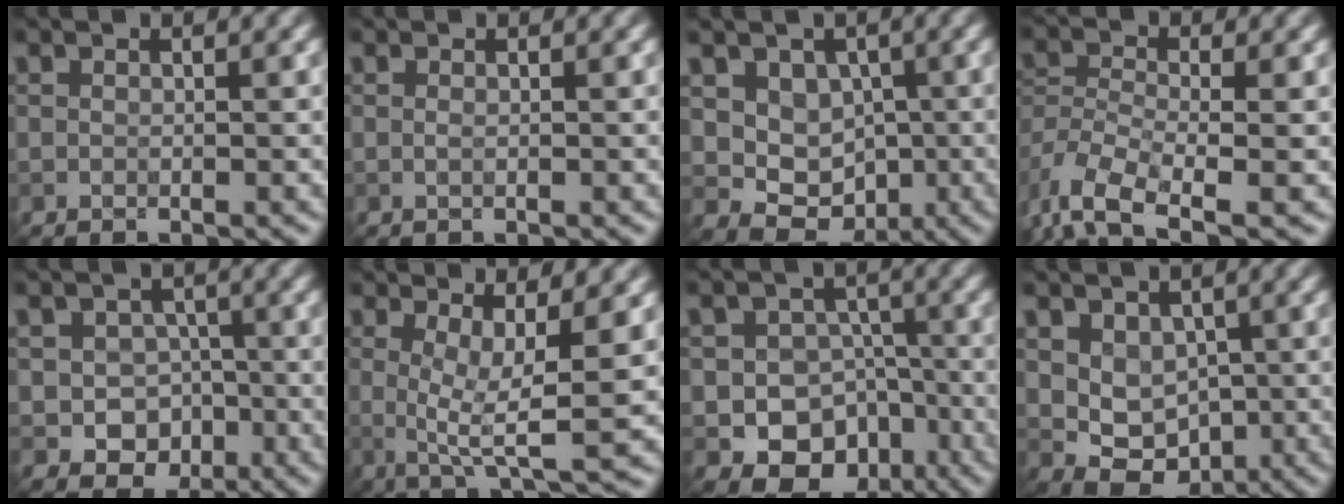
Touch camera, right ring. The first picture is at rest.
{"total": 0.0}
{"total": 5.7, "force": [0.7, 4.9, 2.7], "torque": [-0.035, -0.002, 0.005]}
{"total": 6.1, "force": [-3.6, 3.1, 3.9], "torque": [-0.083, -0.013, -0.080]}
{"total": 4.7, "force": [-1.2, 4.2, 1.9], "torque": [-0.007, 0.001, -0.036]}
{"total": 5.7, "force": [0.8, 1.1, 5.5], "torque": [-0.090, -0.004, 0.014]}
{"total": 10.7, "force": [-4.4, 9.1, 3.6], "torque": [-0.029, -0.009, -0.082]}
{"total": 4.2, "force": [0.6, 3.4, 2.4], "torque": [-0.040, -0.011, 0.018]}